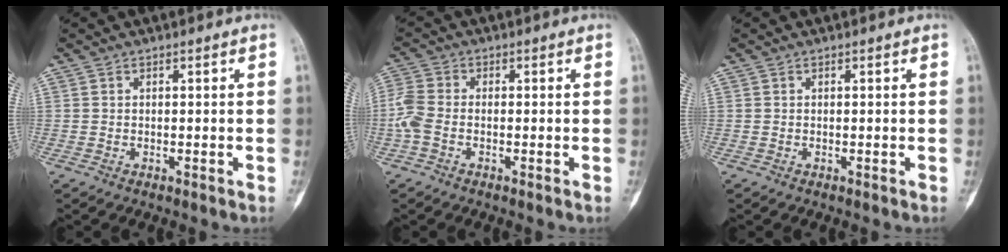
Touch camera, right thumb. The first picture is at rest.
{"total": 4.5, "force": [-1.3, 2.8, 3.3], "torque": [-0.086, 0.005, -0.039]}
{"total": 0.0}